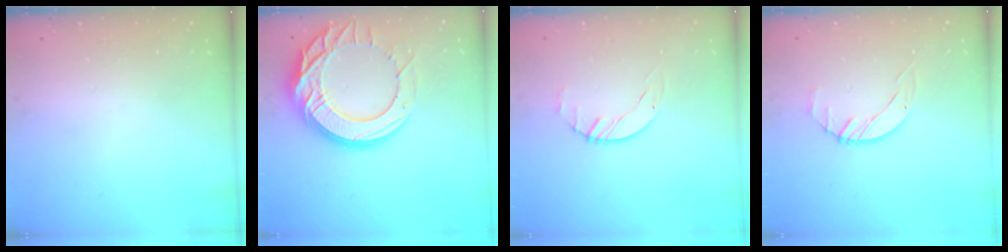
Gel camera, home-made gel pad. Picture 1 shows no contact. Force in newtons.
{"total": 22.6, "press": 22.5, "slide": 2.2}
{"total": 1.4, "press": 1.4, "slide": 0.2}
{"total": 2.0, "press": 2.0, "slide": 0.3}